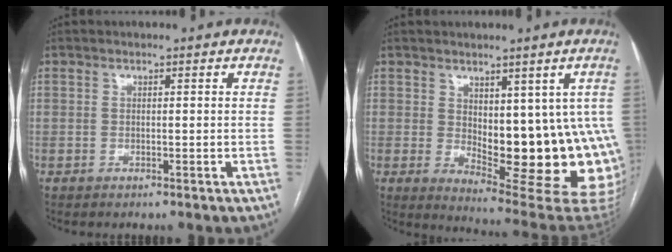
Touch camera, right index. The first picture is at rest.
{"total": 16.6, "force": [0.2, 6.7, 15.1], "torque": [-0.143, -0.011, 0.022]}